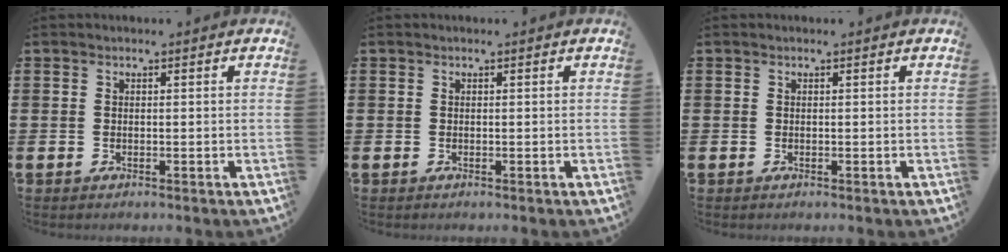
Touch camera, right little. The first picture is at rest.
{"total": 0.0}
{"total": 0.0}